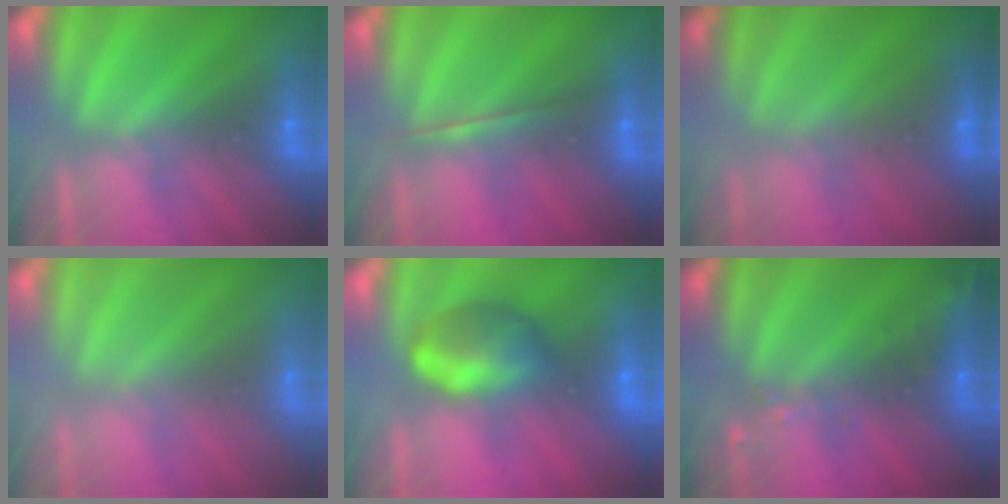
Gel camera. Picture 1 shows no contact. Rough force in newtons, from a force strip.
{"total": 1.7}
{"total": 2.4}
{"total": 2.7}
{"total": 6.9}
{"total": 2.4}